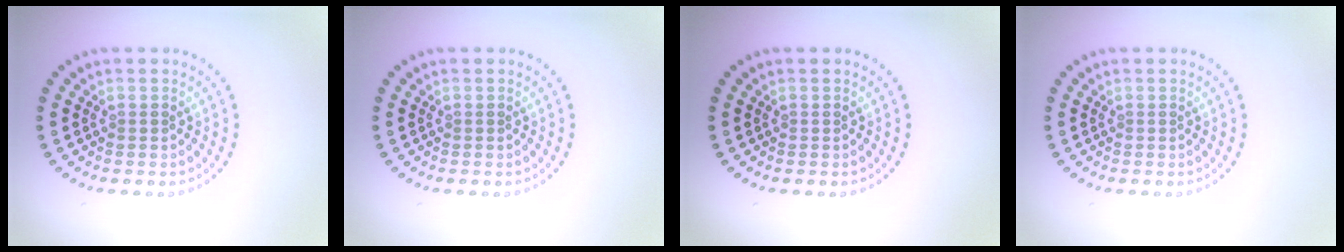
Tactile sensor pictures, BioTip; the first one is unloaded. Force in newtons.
{"total": 0.0}
{"total": 0.0}
{"total": 0.0}